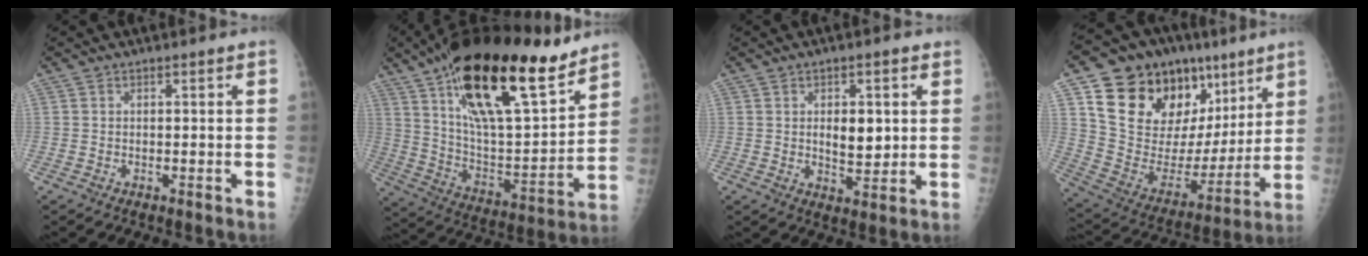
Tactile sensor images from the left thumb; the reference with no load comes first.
{"total": 29.5, "force": [18.8, 10.2, 20.2], "torque": [-0.309, -0.057, 0.316]}
{"total": 7.2, "force": [1.4, 3.8, 6.0], "torque": [-0.065, -0.012, 0.026]}
{"total": 28.0, "force": [13.5, 17.6, 17.2], "torque": [-0.225, -0.001, 0.240]}